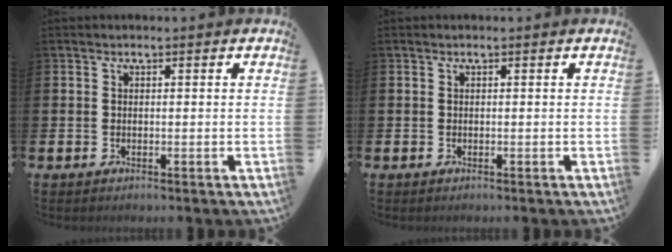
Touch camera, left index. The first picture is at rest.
{"total": 0.0}